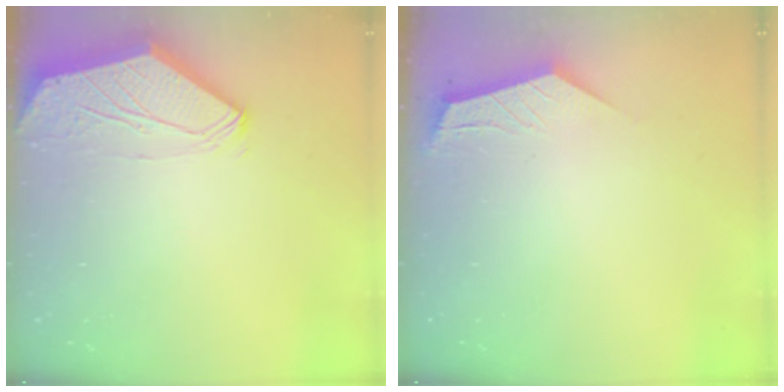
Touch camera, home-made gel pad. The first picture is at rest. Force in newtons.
{"total": 2.2, "press": 2.1, "slide": 0.4}